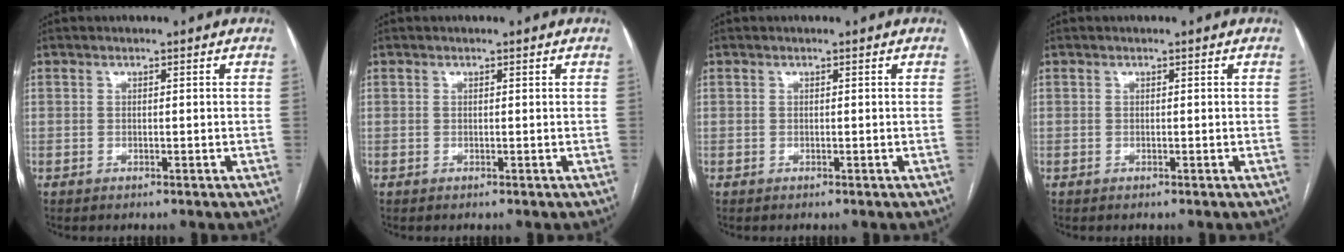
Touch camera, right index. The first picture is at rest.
{"total": 0.0}
{"total": 0.0}
{"total": 0.0}